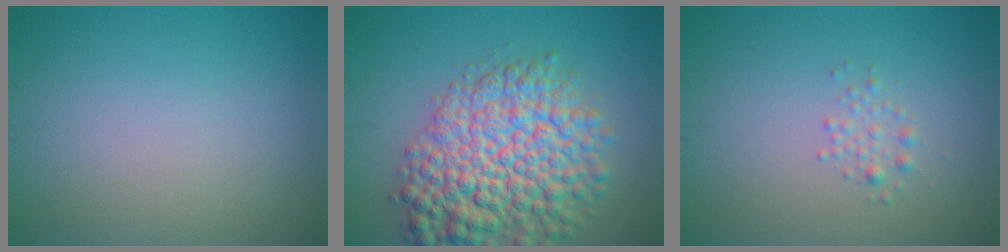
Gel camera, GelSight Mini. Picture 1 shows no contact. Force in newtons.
{"total": 10.0, "press": 10.0, "slide": 0.4}
{"total": 1.2, "press": 1.2, "slide": 0.0}